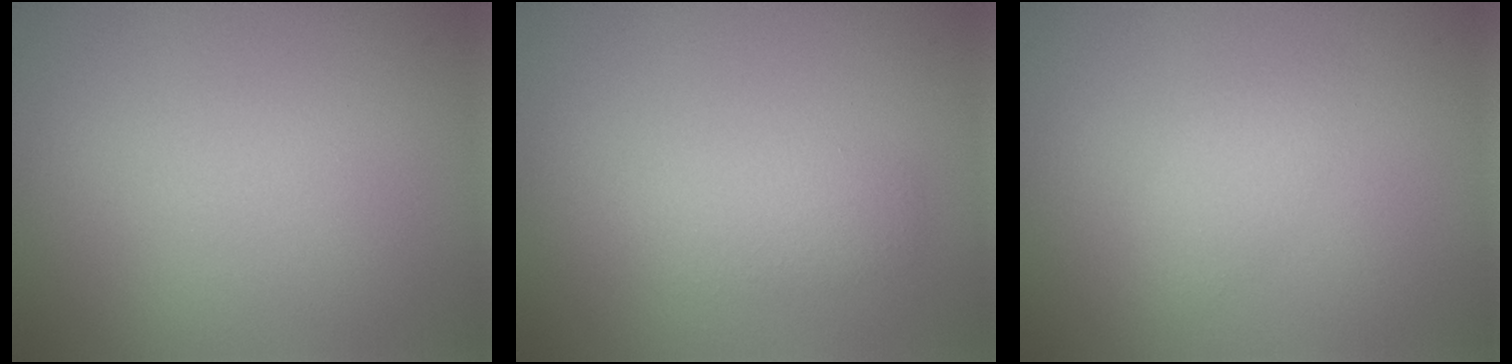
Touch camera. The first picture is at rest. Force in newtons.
{"total": 2.3, "press": 2.3, "slide": 0.1}
{"total": 1.4, "press": 1.4, "slide": 0.1}